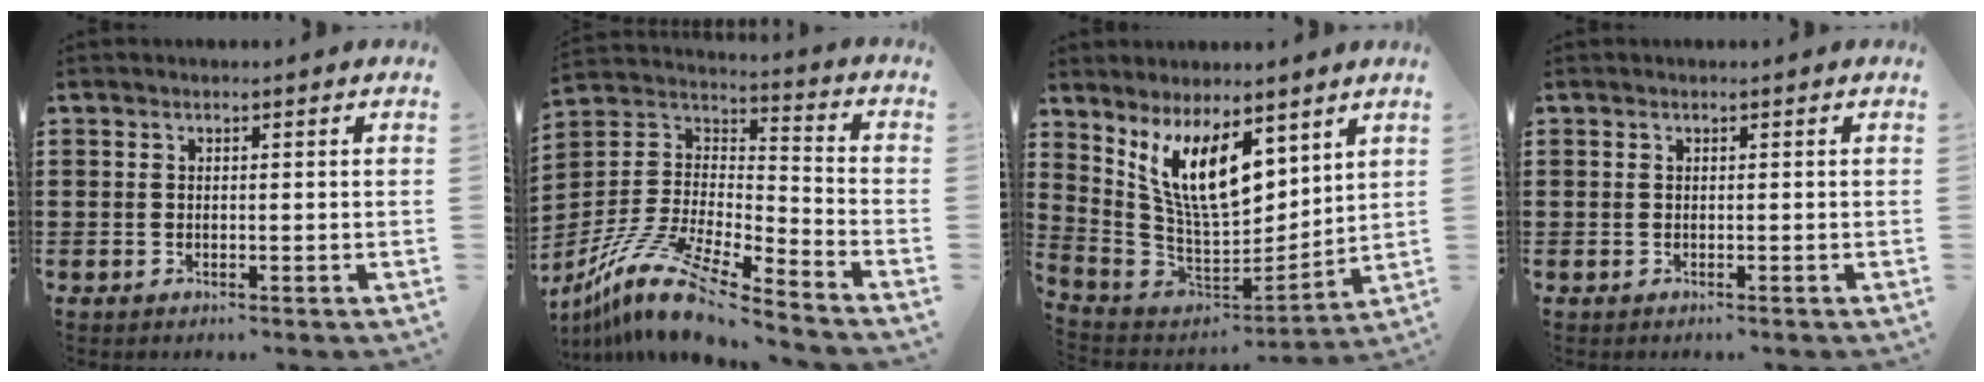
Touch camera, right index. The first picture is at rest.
{"total": 13.1, "force": [-10.4, 2.3, 7.6], "torque": [-0.167, 0.016, -0.207]}
{"total": 12.1, "force": [6.1, 5.1, 9.1], "torque": [-0.198, -0.023, 0.117]}
{"total": 0.0}